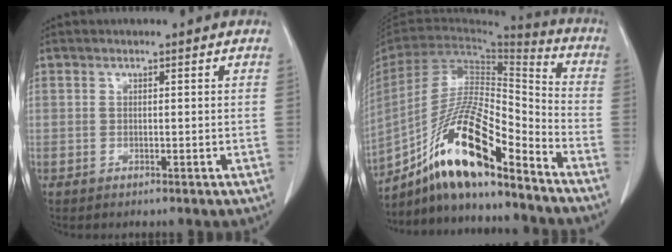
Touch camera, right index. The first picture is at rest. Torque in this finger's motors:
{"motor_torque": [1.32, -0.82, 1.05, 0.21]}